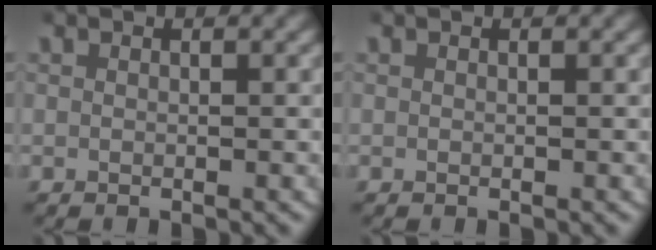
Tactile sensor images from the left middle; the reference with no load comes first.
{"total": 0.0}